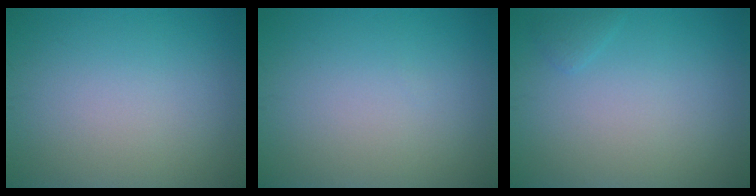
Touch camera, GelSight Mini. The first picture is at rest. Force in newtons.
{"total": 0.0}
{"total": 0.7, "press": 0.7, "slide": 0.1}